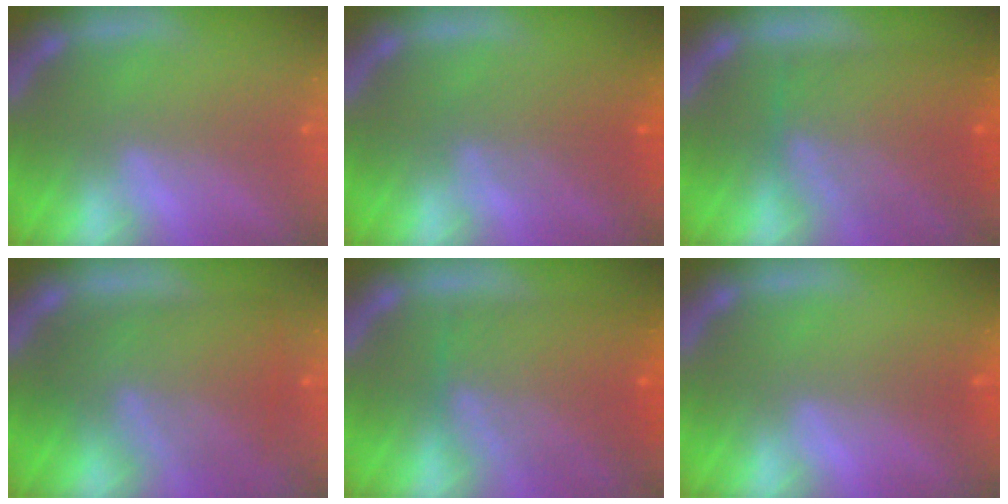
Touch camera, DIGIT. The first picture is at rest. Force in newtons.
{"total": 3.5}
{"total": 8.5}
{"total": 8.7}
{"total": 8.5}
{"total": 1.0}